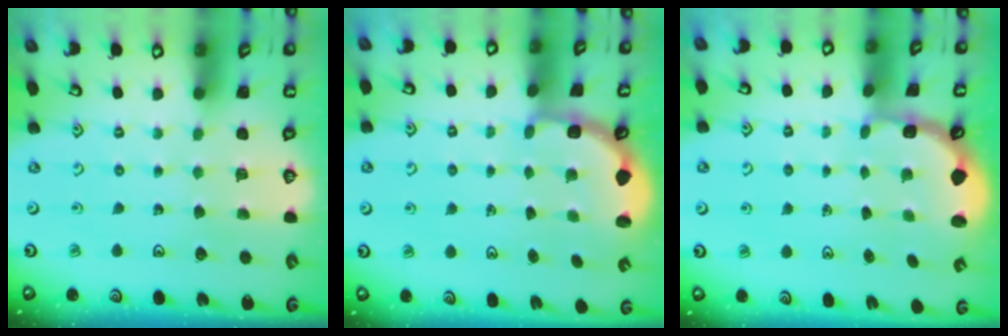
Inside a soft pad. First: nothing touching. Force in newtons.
{"total": 2.7, "press": 2.3, "slide": 1.4}
{"total": 2.7, "press": 2.1, "slide": 1.7}